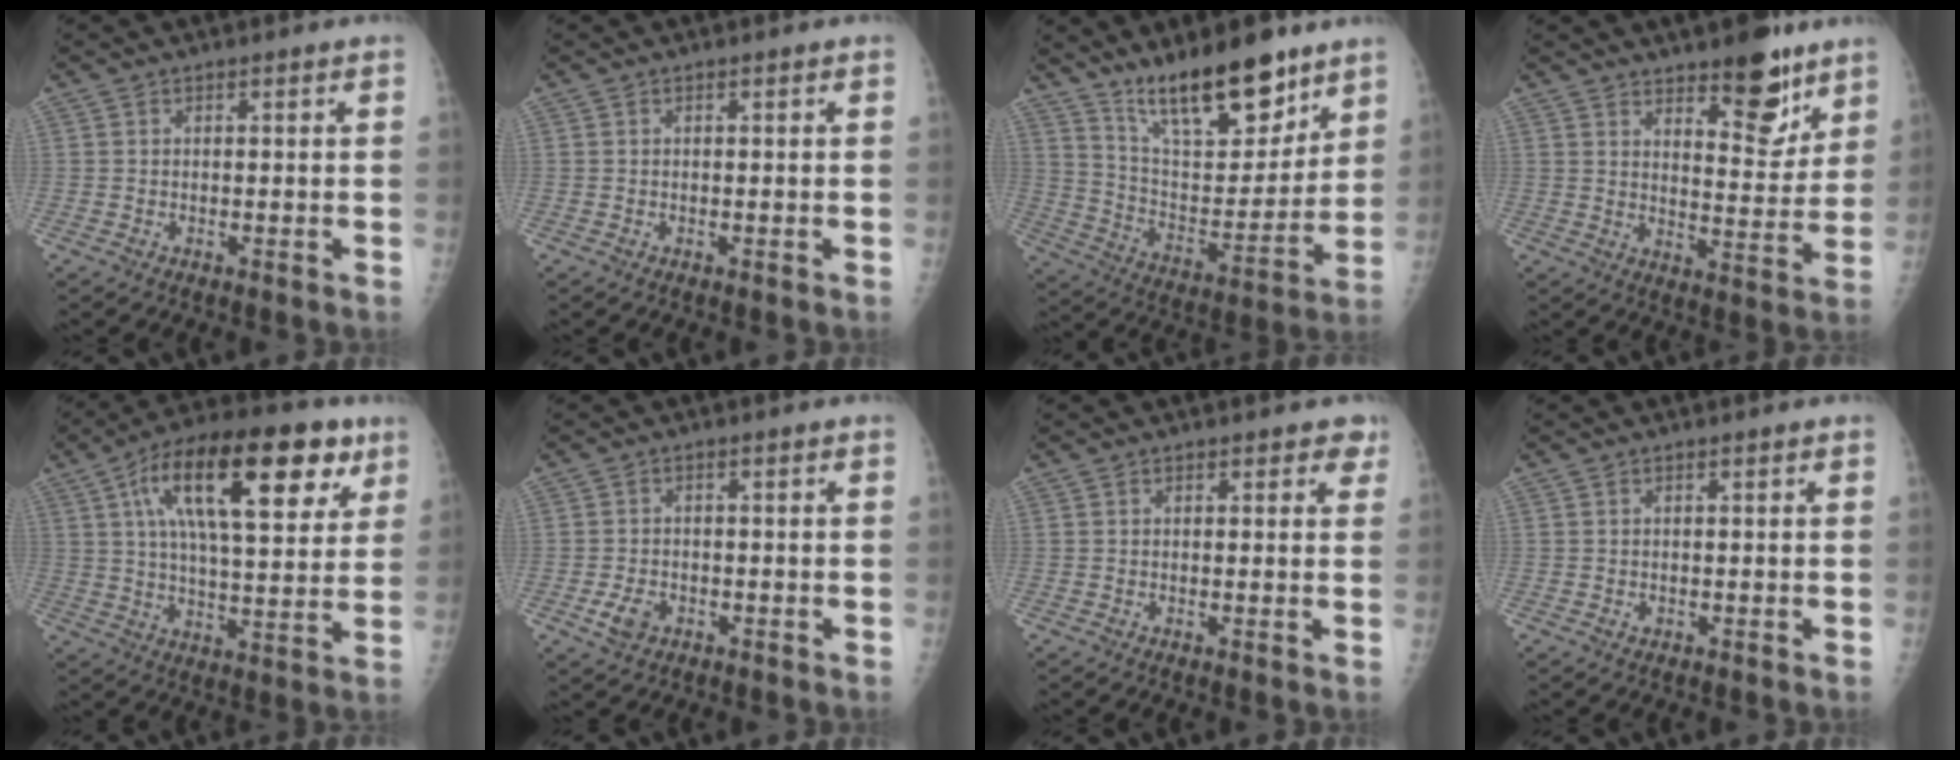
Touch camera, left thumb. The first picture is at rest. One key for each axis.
{"total": 0.0}
{"total": 18.5, "fx": 13.4, "fy": 6.4, "fz": 11.0, "tx": -0.129, "ty": -0.091, "tz": 0.234}
{"total": 11.0, "fx": 7.8, "fy": 3.7, "fz": 6.8, "tx": -0.069, "ty": -0.061, "tz": 0.122}
{"total": 23.6, "fx": 10.0, "fy": 9.6, "fz": 19.1, "tx": -0.279, "ty": 0.001, "tz": 0.155}
{"total": 3.7, "fx": -1.6, "fy": 2.6, "fz": 2.1, "tx": -0.036, "ty": 0.003, "tz": -0.026}
{"total": 2.4, "fx": 1.4, "fy": 1.4, "fz": 1.3, "tx": 0.011, "ty": -0.003, "tz": 0.010}
{"total": 0.5, "fx": -0.2, "fy": 0.4, "fz": 0.2, "tx": 0.003, "ty": 0.001, "tz": -0.001}